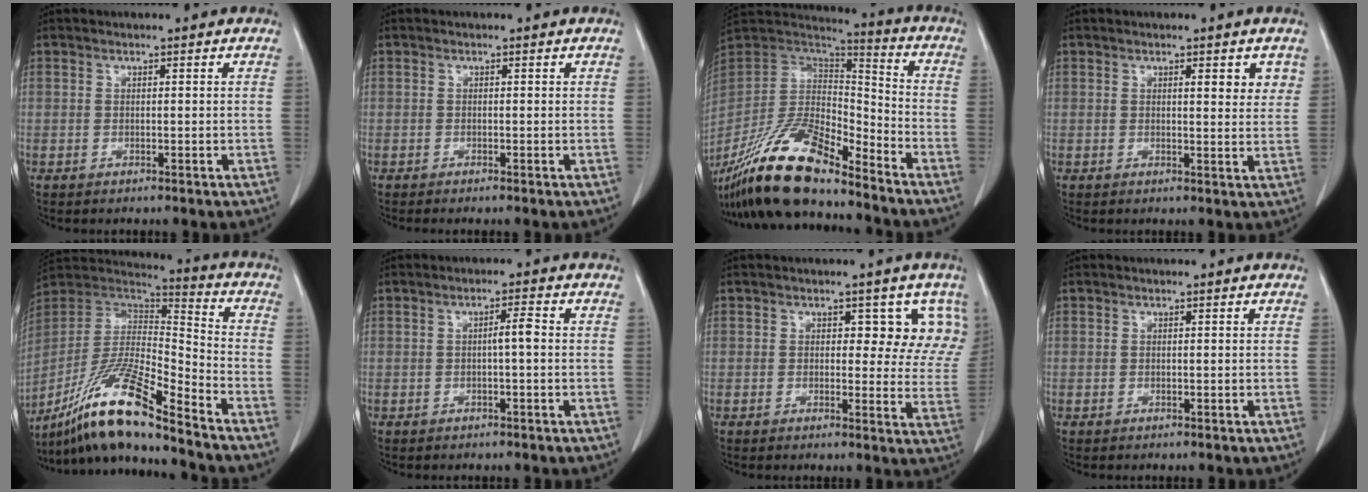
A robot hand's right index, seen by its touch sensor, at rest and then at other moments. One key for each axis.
{"total": 0.8, "fx": -0.7, "fy": -0.1, "fz": 0.3, "tx": -0.005, "ty": 0.001, "tz": -0.012}
{"total": 19.4, "fx": -15.2, "fy": 4.4, "fz": 11.2, "tx": -0.237, "ty": -0.010, "tz": -0.287}
{"total": 3.4, "fx": 1.7, "fy": 1.0, "fz": 2.7, "tx": -0.031, "ty": -0.006, "tz": 0.019}
{"total": 17.6, "fx": -13.5, "fy": 0.7, "fz": 11.3, "tx": -0.228, "ty": -0.005, "tz": -0.251}
{"total": 2.1, "fx": -0.1, "fy": 0.1, "fz": 2.1, "tx": -0.034, "ty": 0.003, "tz": -0.002}
{"total": 7.1, "fx": 3.6, "fy": 4.3, "fz": 4.4, "tx": -0.022, "ty": -0.003, "tz": 0.027}
{"total": 0.0}